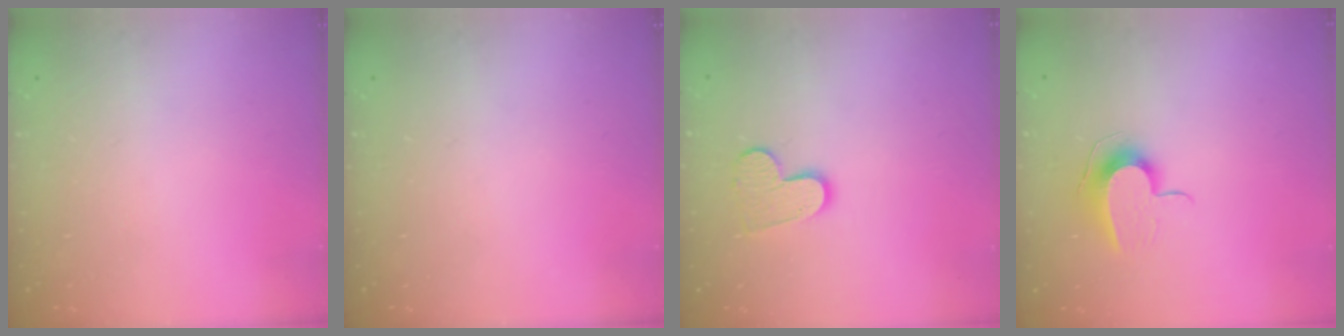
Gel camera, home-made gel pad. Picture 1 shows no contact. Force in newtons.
{"total": 0.0}
{"total": 9.9, "press": 9.8, "slide": 0.7}
{"total": 9.2, "press": 9.2, "slide": 0.5}